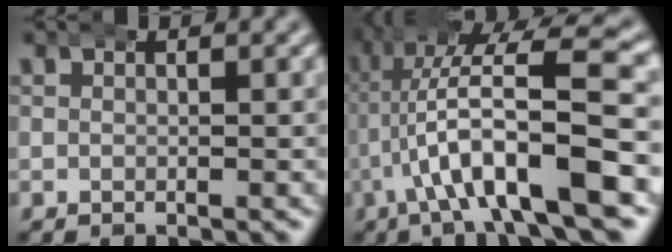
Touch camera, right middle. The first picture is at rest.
{"total": 10.3, "force": [0.0, 3.7, 9.6], "torque": [-0.156, 0.008, 0.002]}